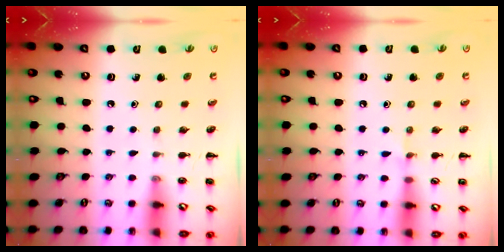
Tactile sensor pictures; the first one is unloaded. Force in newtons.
{"total": 4.5, "press": 4.3, "slide": 1.4}